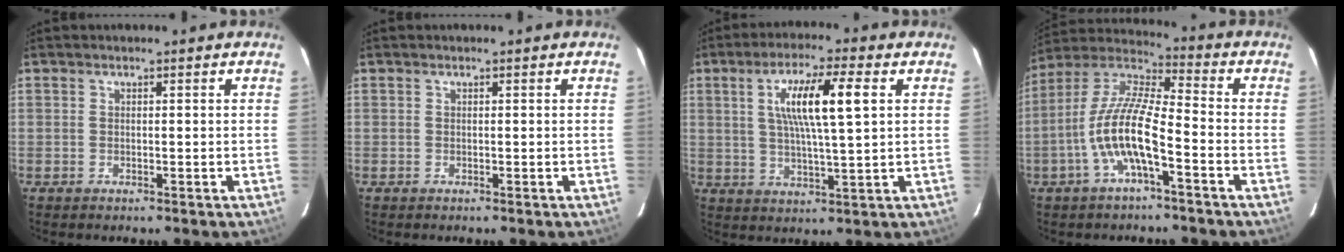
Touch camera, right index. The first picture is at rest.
{"total": 0.0}
{"total": 10.6, "force": [2.8, 1.3, 10.1], "torque": [-0.182, 0.005, 0.051]}
{"total": 12.6, "force": [-4.7, 2.7, 11.4], "torque": [-0.234, 0.005, -0.096]}